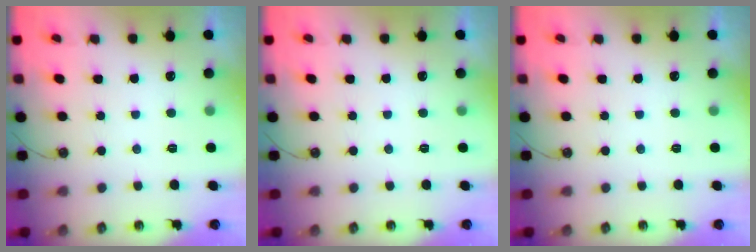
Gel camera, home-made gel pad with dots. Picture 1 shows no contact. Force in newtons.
{"total": 0.0}
{"total": 0.0}